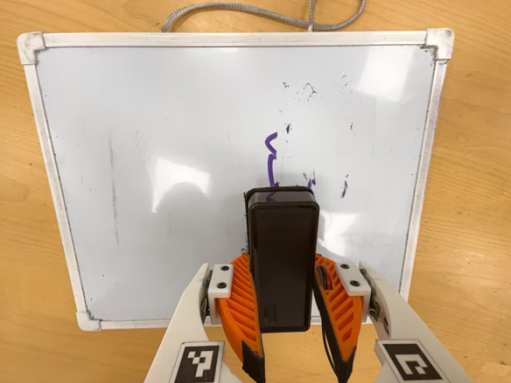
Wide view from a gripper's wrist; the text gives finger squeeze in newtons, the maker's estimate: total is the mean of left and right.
{"total": 7.7, "left": 7.0, "right": 8.4}